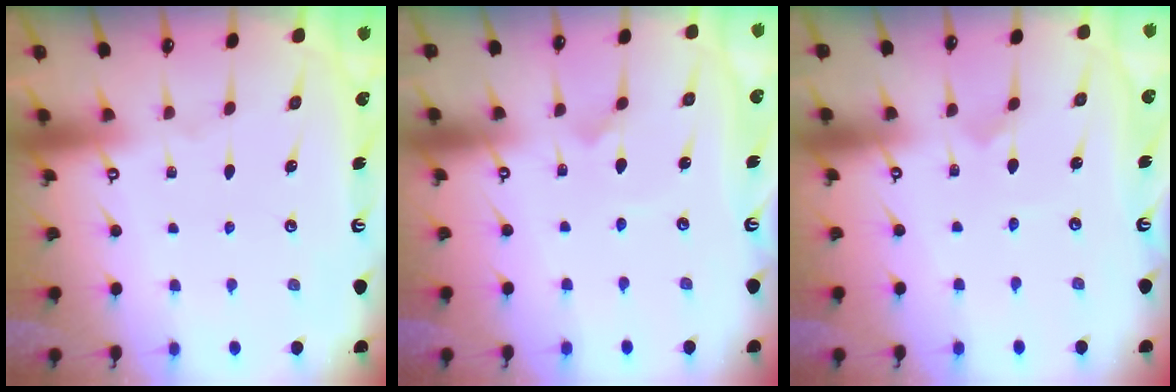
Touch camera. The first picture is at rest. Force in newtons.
{"total": 2.9, "press": 2.9, "slide": 0.1}
{"total": 0.7, "press": 0.7, "slide": 0.0}